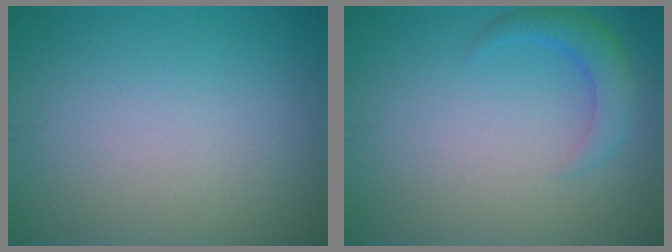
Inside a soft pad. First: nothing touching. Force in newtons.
{"total": 2.7, "press": 2.6, "slide": 0.3}